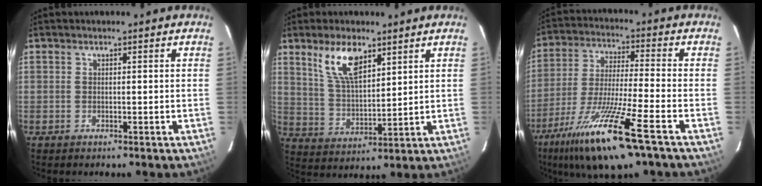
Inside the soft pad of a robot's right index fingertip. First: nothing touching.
{"total": 9.6, "force": [5.8, 3.9, 6.6], "torque": [-0.124, 0.006, 0.122]}
{"total": 17.4, "force": [-10.7, 1.3, 13.6], "torque": [-0.280, -0.043, -0.194]}